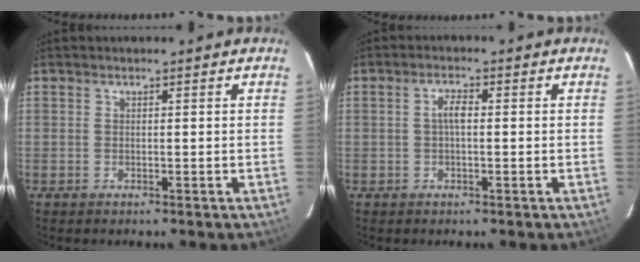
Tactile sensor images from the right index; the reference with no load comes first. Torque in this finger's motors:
{"motor_torque": [0.45, 0.00, 0.22, 0.06]}